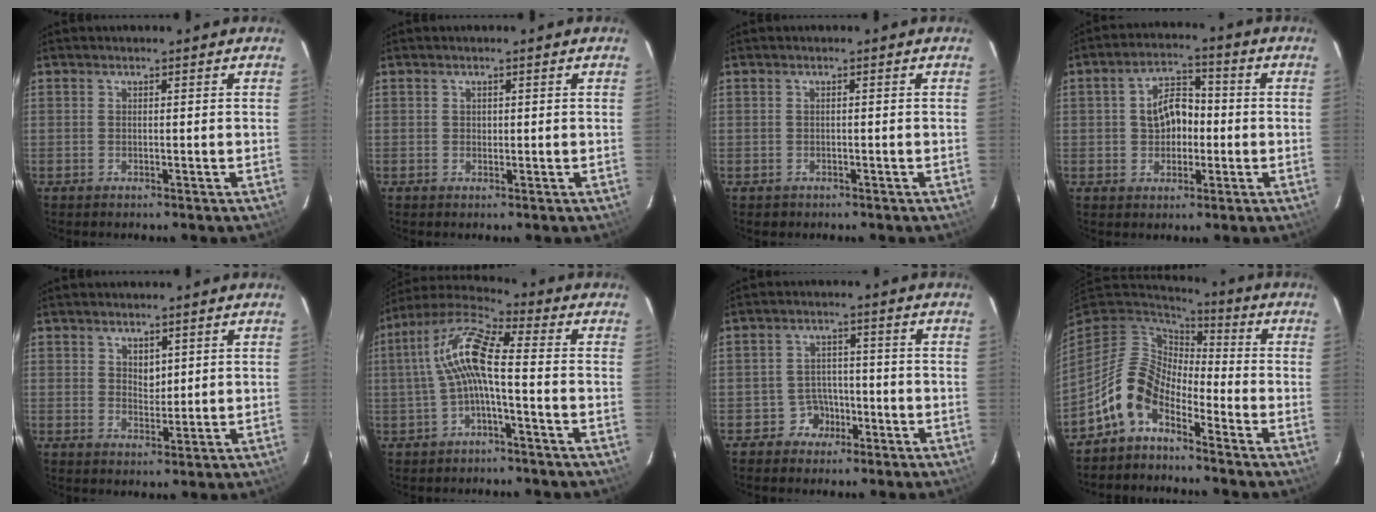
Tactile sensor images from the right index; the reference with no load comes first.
{"total": 0.7, "force": [0.2, 0.7, 0.1], "torque": [0.000, 0.003, 0.003]}
{"total": 0.9, "force": [-0.5, 0.8, 0.1], "torque": [-0.001, 0.003, -0.002]}
{"total": 7.4, "force": [-0.3, 5.2, 5.2], "torque": [-0.094, 0.026, 0.004]}
{"total": 2.8, "force": [1.5, 1.9, 1.5], "torque": [-0.020, 0.002, 0.028]}
{"total": 10.2, "force": [-1.1, 2.0, 10.0], "torque": [-0.211, 0.023, -0.023]}
{"total": 4.4, "force": [-2.6, 3.6, 0.0], "torque": [-0.001, 0.023, -0.042]}
{"total": 10.1, "force": [-6.1, 5.3, 6.0], "torque": [-0.124, 0.020, -0.134]}